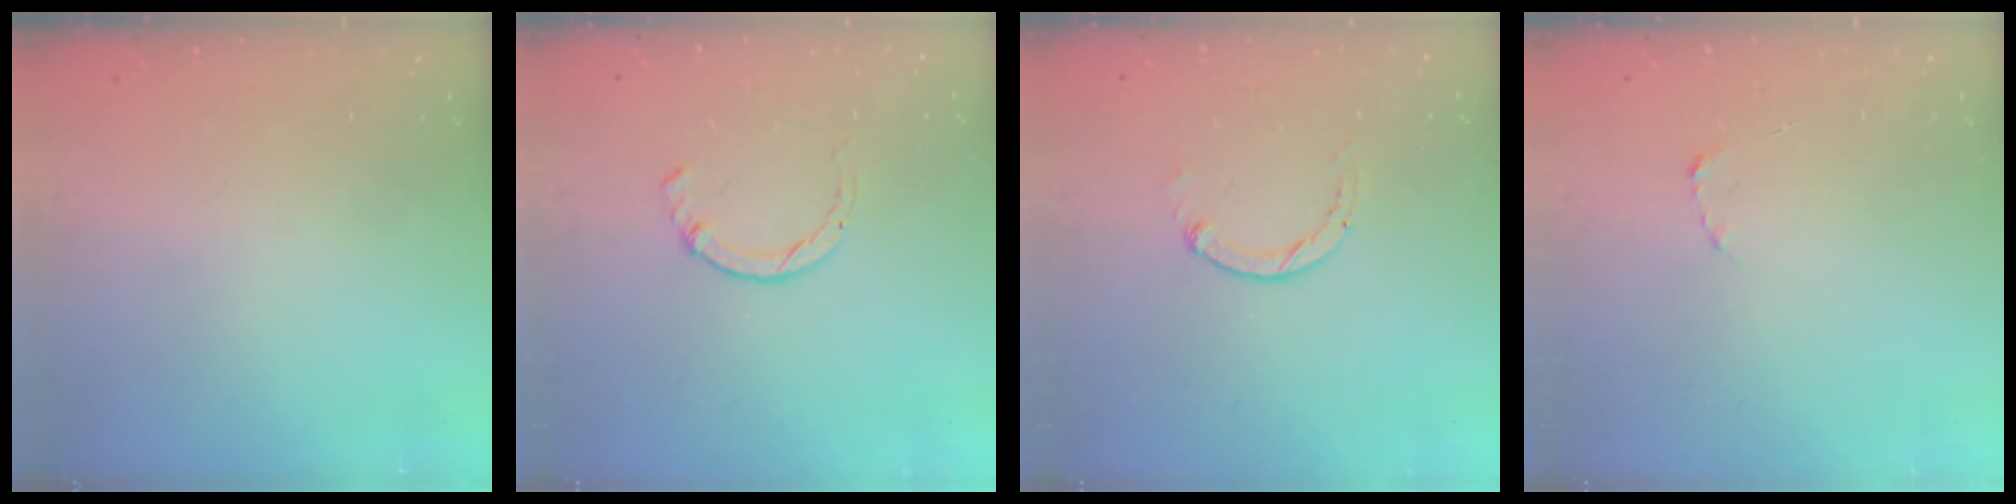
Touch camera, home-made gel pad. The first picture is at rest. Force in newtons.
{"total": 1.7, "press": 1.7, "slide": 0.3}
{"total": 1.2, "press": 1.2, "slide": 0.3}
{"total": 1.8, "press": 1.7, "slide": 0.3}